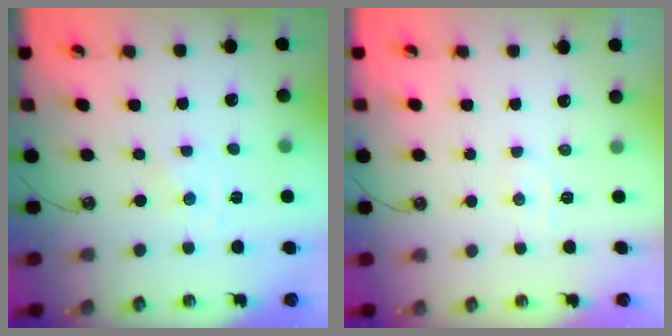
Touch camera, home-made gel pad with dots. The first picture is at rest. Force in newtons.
{"total": 3.5, "press": 3.4, "slide": 0.5}